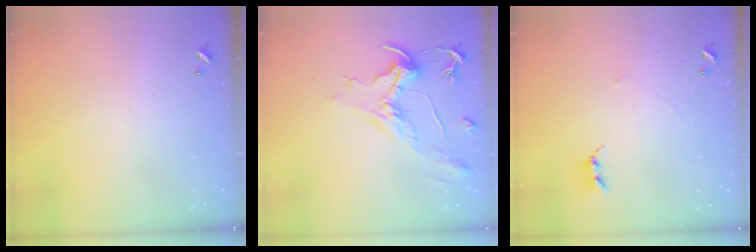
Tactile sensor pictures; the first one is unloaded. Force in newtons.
{"total": 2.1, "press": 1.6, "slide": 1.4}
{"total": 2.4, "press": 2.4, "slide": 0.4}